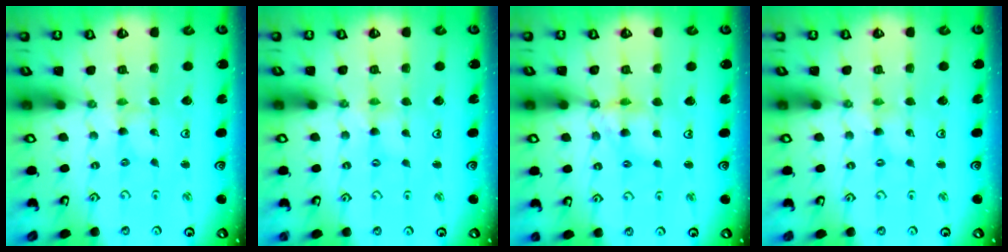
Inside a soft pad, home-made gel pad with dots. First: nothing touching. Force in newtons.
{"total": 0.9, "press": 0.9, "slide": 0.2}
{"total": 8.0, "press": 7.9, "slide": 0.7}
{"total": 0.0}